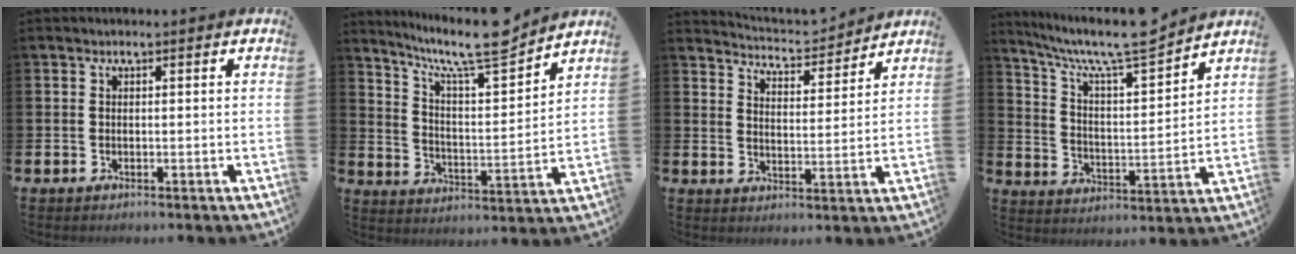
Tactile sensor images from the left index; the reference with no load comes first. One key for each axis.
{"total": 10.2, "fx": 8.8, "fy": 1.4, "fz": 4.9, "tx": -0.105, "ty": -0.063, "tz": 0.148}
{"total": 4.6, "fx": 4.6, "fy": 0.4, "fz": 0.2, "tx": -0.019, "ty": -0.038, "tz": 0.077}
{"total": 9.6, "fx": 8.5, "fy": 1.3, "fz": 4.3, "tx": -0.111, "ty": -0.062, "tz": 0.143}